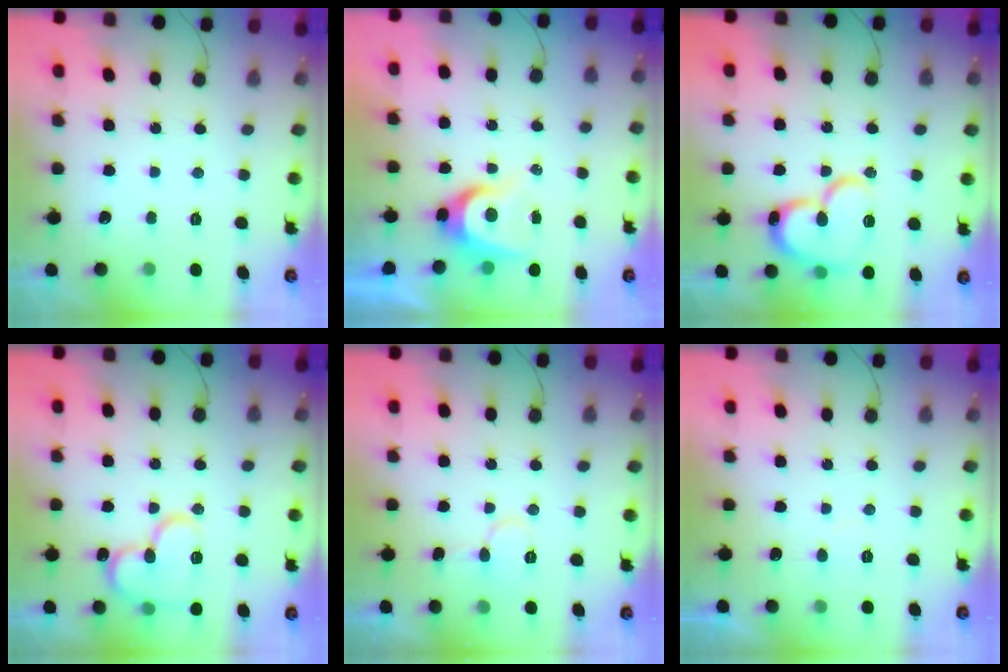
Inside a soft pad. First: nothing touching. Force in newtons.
{"total": 6.9, "press": 6.9, "slide": 0.1}
{"total": 16.2, "press": 16.1, "slide": 1.7}
{"total": 14.3, "press": 14.2, "slide": 1.5}
{"total": 6.4, "press": 6.4, "slide": 0.5}
{"total": 3.3, "press": 3.3, "slide": 0.2}